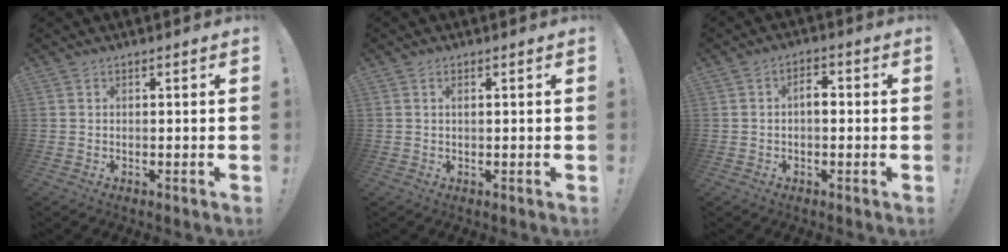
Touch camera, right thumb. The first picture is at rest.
{"total": 1.1, "force": [0.4, 0.3, 0.9], "torque": [-0.026, 0.005, 0.008]}
{"total": 3.7, "force": [-0.5, 2.1, 3.0], "torque": [-0.046, 0.009, -0.014]}